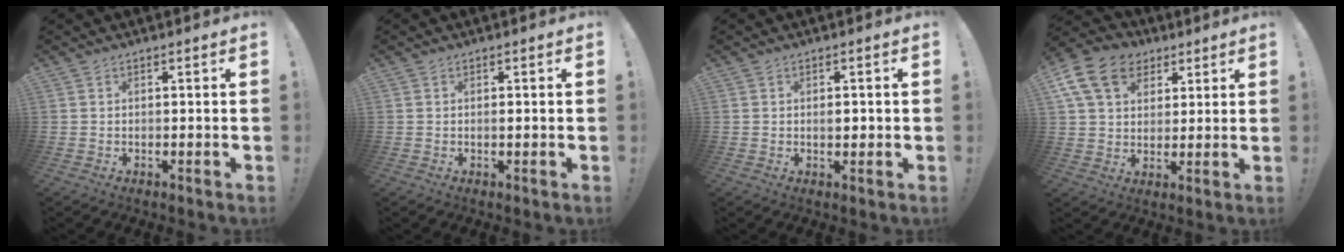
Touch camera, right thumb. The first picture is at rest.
{"total": 0.5, "force": [-0.2, 0.0, 0.5], "torque": [0.001, -0.004, -0.007]}
{"total": 1.1, "force": [-0.1, 0.6, 0.9], "torque": [-0.006, -0.002, -0.006]}
{"total": 15.4, "force": [6.6, 11.4, 8.1], "torque": [-0.130, -0.024, 0.128]}